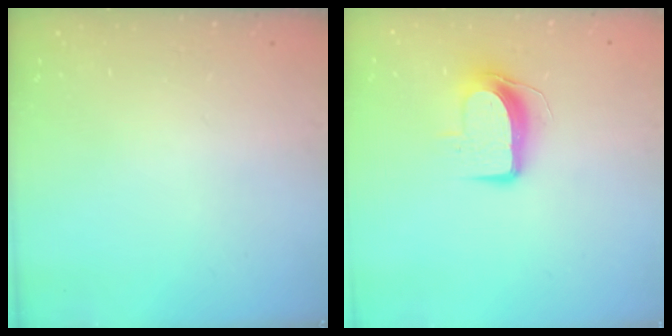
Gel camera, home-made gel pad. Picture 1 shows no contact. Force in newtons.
{"total": 10.0, "press": 10.0, "slide": 1.0}